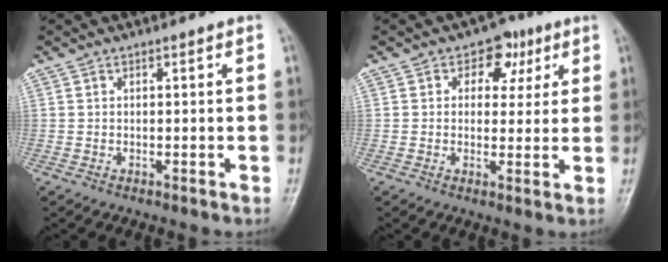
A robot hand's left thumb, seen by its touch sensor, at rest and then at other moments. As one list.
[{"total": 6.5, "force": [2.6, 4.9, 3.3], "torque": [-0.001, -0.001, 0.029]}]